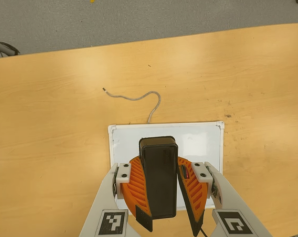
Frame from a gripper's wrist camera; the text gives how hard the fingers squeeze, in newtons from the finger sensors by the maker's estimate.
{"total": 10.6, "left": 10.5, "right": 10.8}